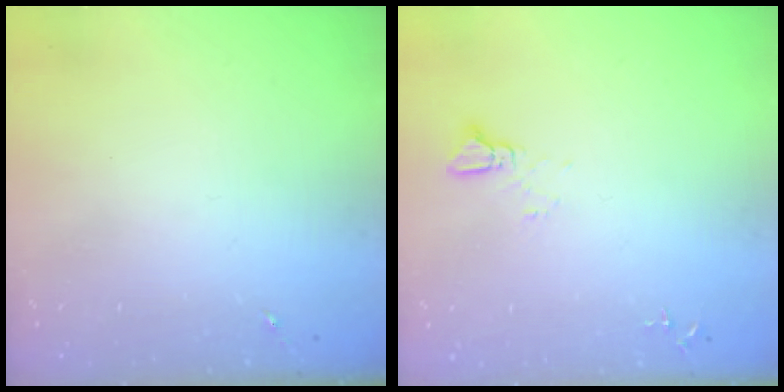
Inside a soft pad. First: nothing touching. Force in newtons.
{"total": 3.7, "press": 3.7, "slide": 0.3}